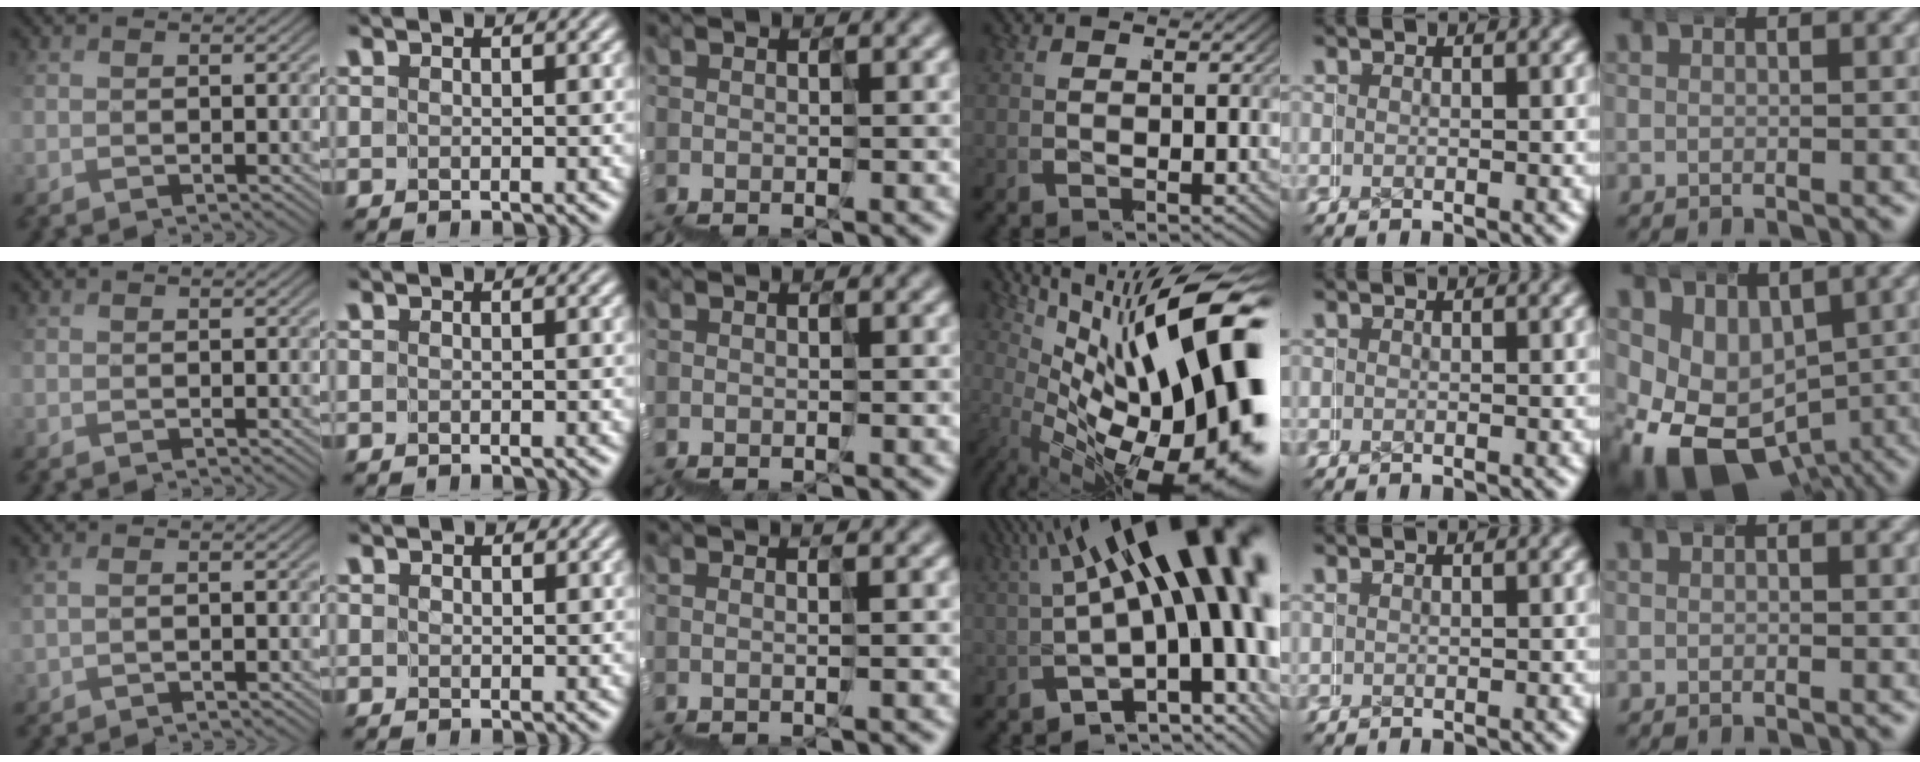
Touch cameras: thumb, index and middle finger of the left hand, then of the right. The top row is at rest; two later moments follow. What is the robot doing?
{"motion": "wrap", "object": "duck tape"}